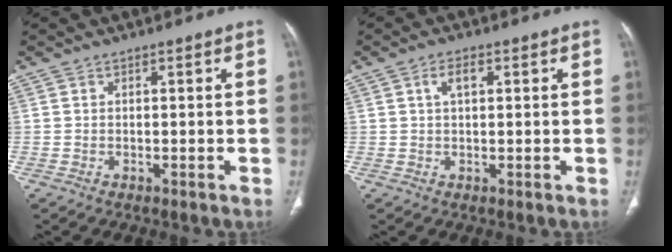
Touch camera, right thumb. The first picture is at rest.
{"total": 2.6, "force": [0.9, 1.3, 2.1], "torque": [-0.041, 0.007, 0.017]}